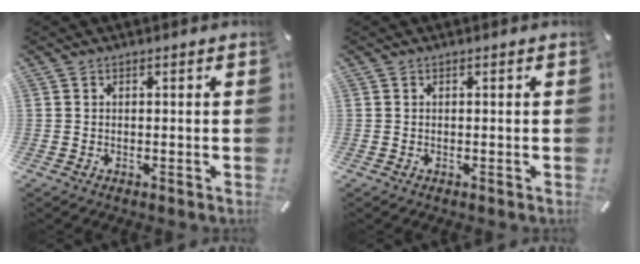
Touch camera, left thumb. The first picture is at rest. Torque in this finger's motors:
{"motor_torque": [-0.19, -0.18, 0.04, -0.04, -0.01]}